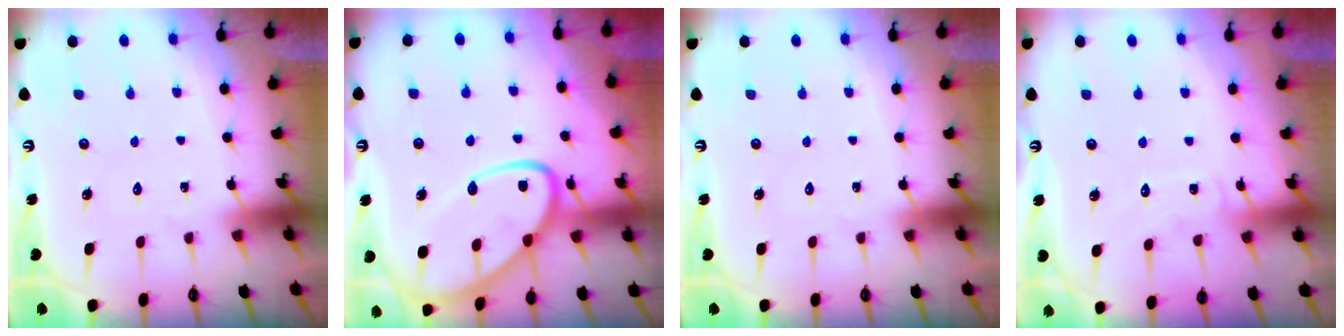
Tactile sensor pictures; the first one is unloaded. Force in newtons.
{"total": 16.4, "press": 16.3, "slide": 1.7}
{"total": 0.0}
{"total": 6.3, "press": 6.3, "slide": 0.6}